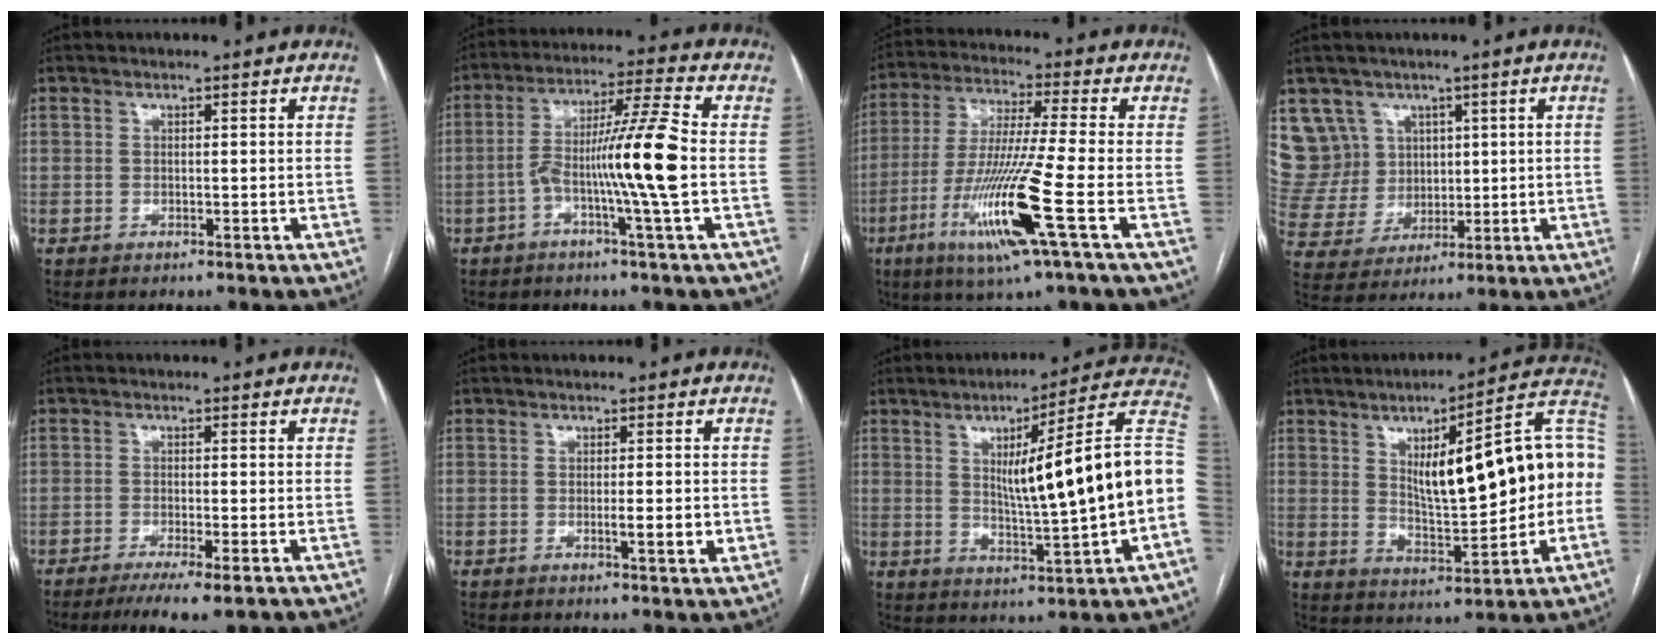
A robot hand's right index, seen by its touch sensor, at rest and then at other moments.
{"total": 11.5, "force": [-2.2, -1.5, 11.2], "torque": [-0.204, 0.009, -0.045]}
{"total": 14.8, "force": [-5.6, -1.1, 13.7], "torque": [-0.282, -0.027, -0.108]}
{"total": 9.8, "force": [4.9, 8.5, 0.5], "torque": [-0.026, 0.044, 0.115]}
{"total": 6.9, "force": [-4.7, 0.3, 5.0], "torque": [-0.077, -0.017, -0.071]}
{"total": 3.5, "force": [-0.7, 0.4, 3.4], "torque": [-0.053, -0.004, -0.009]}
{"total": 19.7, "force": [0.5, 0.0, 19.7], "torque": [-0.243, 0.023, 0.005]}
{"total": 20.3, "force": [1.8, 4.7, 19.6], "torque": [-0.284, 0.035, 0.033]}